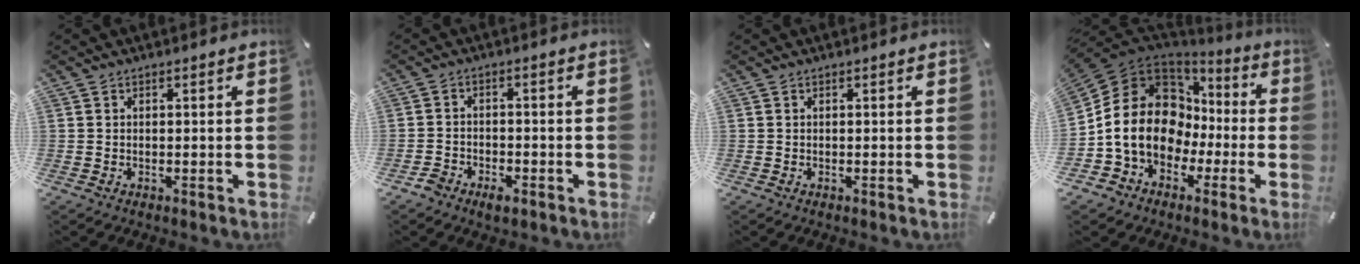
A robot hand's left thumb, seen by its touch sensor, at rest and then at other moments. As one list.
[{"total": 3.4, "force": [-2.5, 2.1, 1.1], "torque": [-0.033, 0.008, -0.052]}, {"total": 0.0}, {"total": 17.5, "force": [-1.3, 14.7, 9.4], "torque": [-0.197, -0.006, -0.018]}]